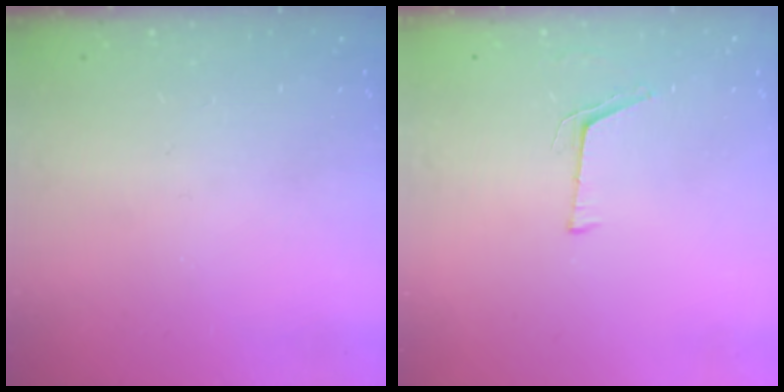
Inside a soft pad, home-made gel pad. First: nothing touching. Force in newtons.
{"total": 4.2, "press": 3.5, "slide": 2.3}